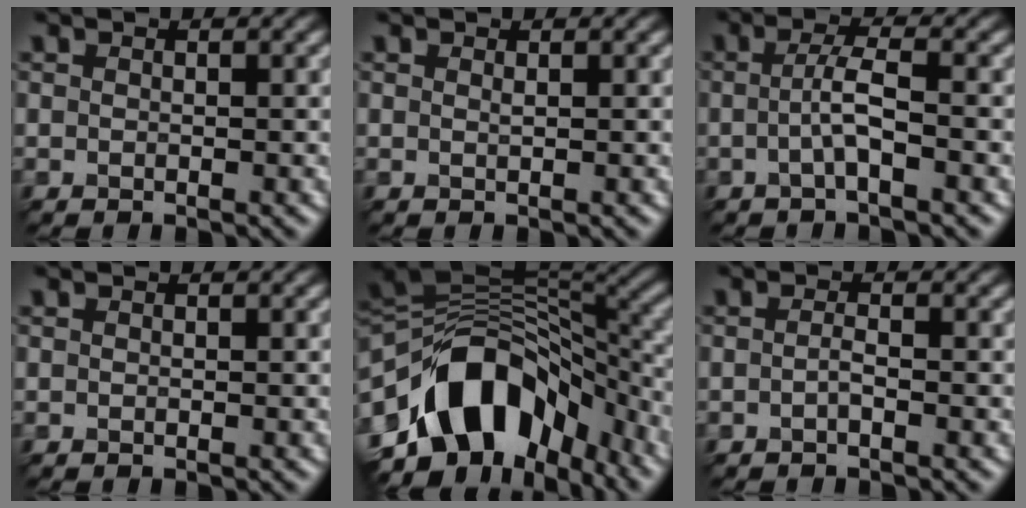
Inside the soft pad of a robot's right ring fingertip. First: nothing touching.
{"total": 0.9, "force": [-0.2, -0.8, -0.5], "torque": [-0.013, -0.006, 0.006]}
{"total": 2.0, "force": [-1.1, -0.9, 1.4], "torque": [-0.063, 0.005, -0.001]}
{"total": 0.0}
{"total": 11.6, "force": [-5.7, 7.3, 6.9], "torque": [-0.152, 0.009, -0.077]}
{"total": 1.2, "force": [-0.8, -0.9, -0.2], "torque": [-0.028, -0.001, 0.005]}